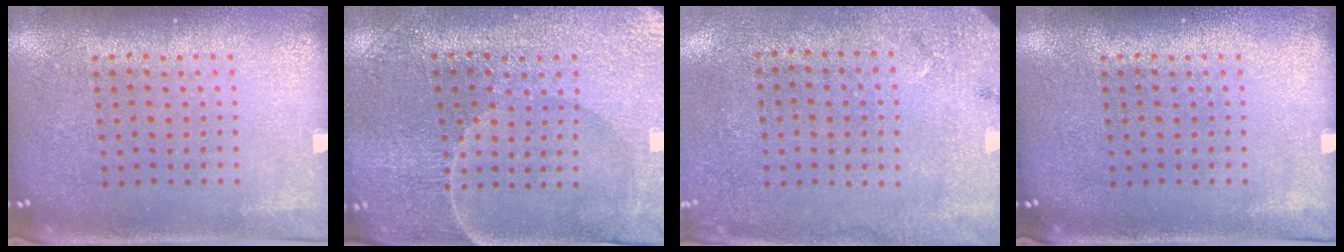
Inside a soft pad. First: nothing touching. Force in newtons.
{"total": 1.9, "press": 1.9, "slide": 0.2}
{"total": 2.7, "press": 2.1, "slide": 1.7}
{"total": 0.0}